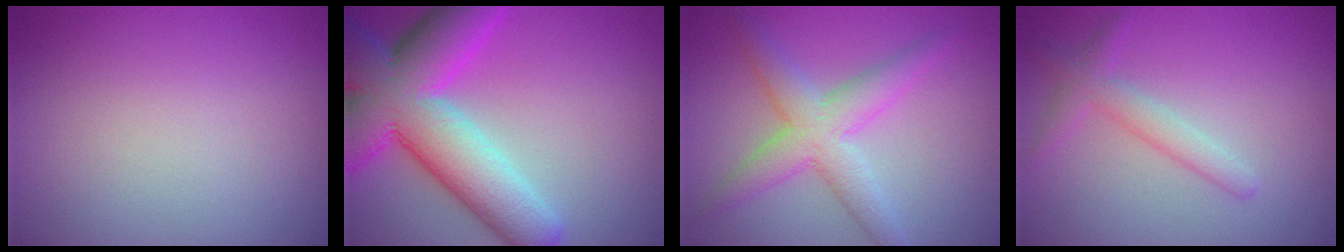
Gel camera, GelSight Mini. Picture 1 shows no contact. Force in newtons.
{"total": 12.0, "press": 11.9, "slide": 0.7}
{"total": 4.7, "press": 4.7, "slide": 0.3}
{"total": 2.3, "press": 2.3, "slide": 0.1}